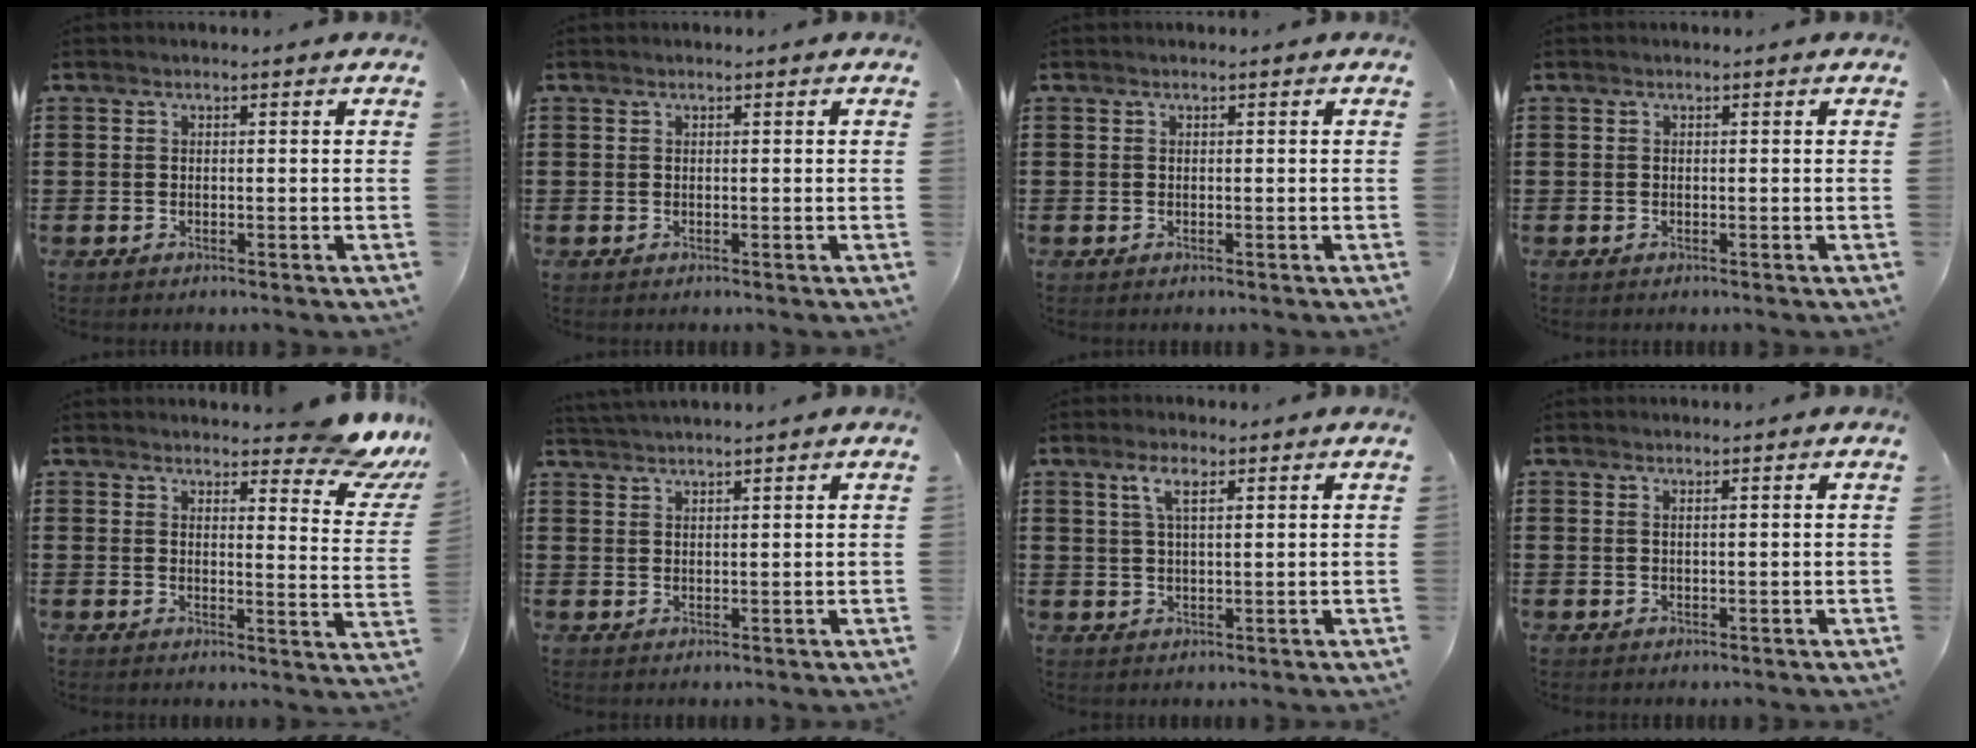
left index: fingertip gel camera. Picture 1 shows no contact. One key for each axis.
{"total": 0.0}
{"total": 0.0}
{"total": 0.0}
{"total": 7.4, "fx": 6.4, "fy": 1.3, "fz": 3.5, "tx": -0.050, "ty": -0.034, "tz": 0.110}
{"total": 1.9, "fx": 1.8, "fy": -0.4, "fz": 0.2, "tx": -0.007, "ty": 0.000, "tz": 0.036}
{"total": 3.6, "fx": 1.8, "fy": 1.2, "fz": 2.9, "tx": -0.064, "ty": 0.007, "tz": 0.030}
{"total": 0.5, "fx": 0.3, "fy": 0.0, "fz": 0.4, "tx": -0.009, "ty": -0.001, "tz": 0.007}